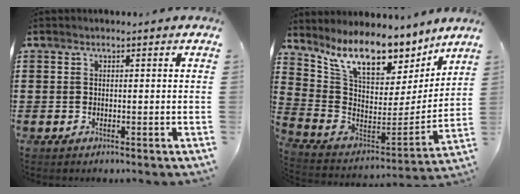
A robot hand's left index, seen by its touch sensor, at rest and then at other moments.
{"total": 11.5, "force": [9.1, 3.7, 6.0], "torque": [-0.144, -0.061, 0.160]}